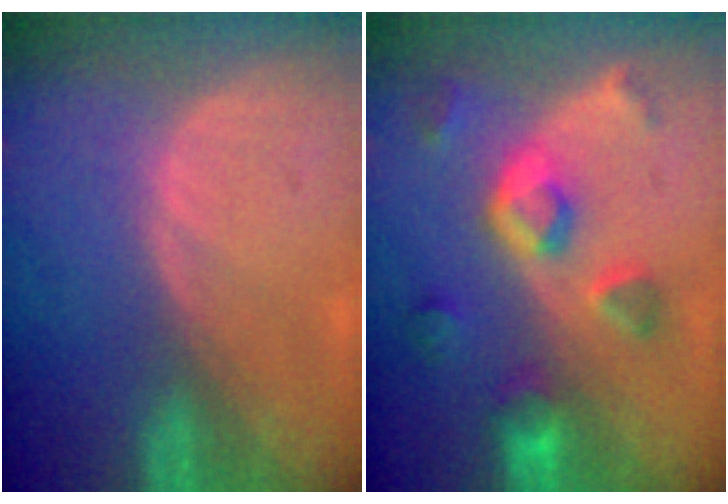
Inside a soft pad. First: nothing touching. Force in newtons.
{"total": 7.8, "press": 7.0, "slide": 3.4}